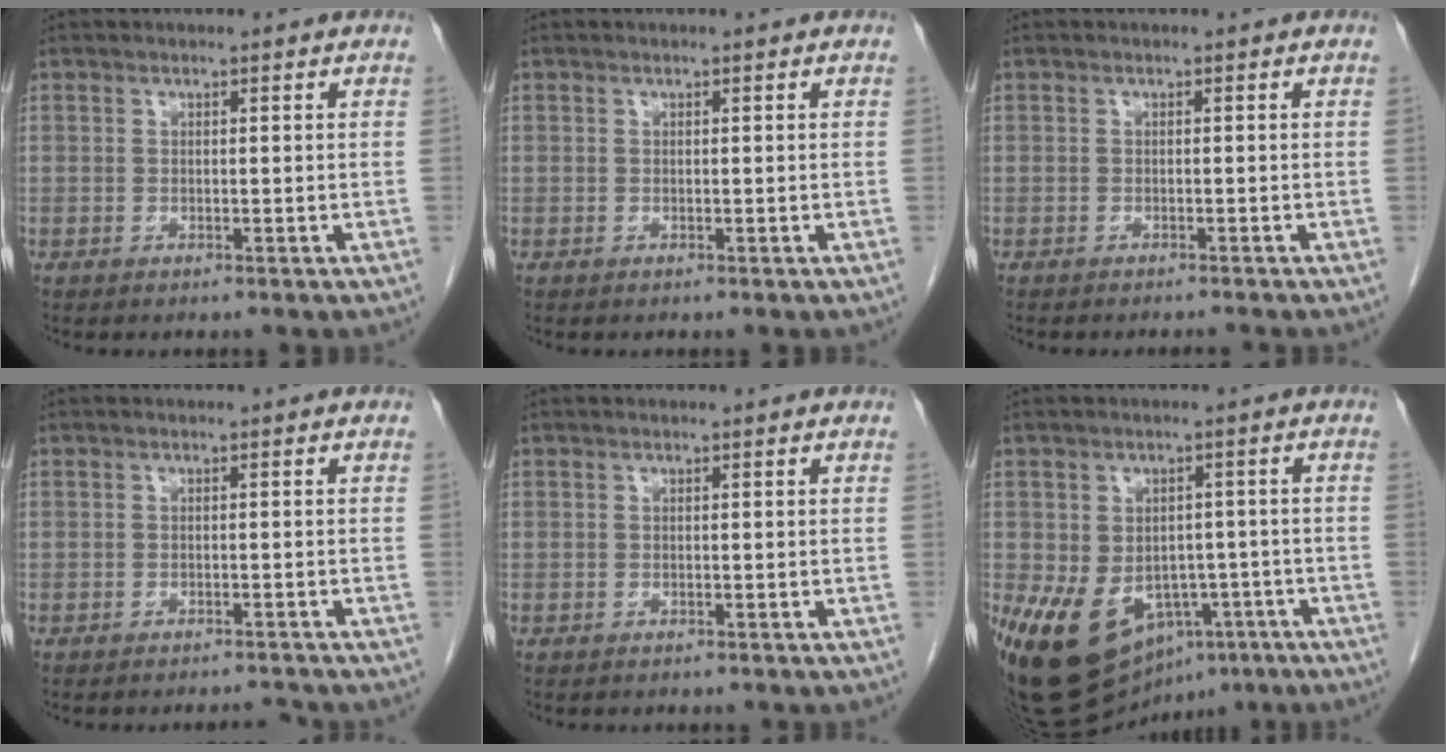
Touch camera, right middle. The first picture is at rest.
{"total": 0.0}
{"total": 2.2, "force": [-2.1, -0.4, 0.5], "torque": [-0.004, -0.003, -0.027]}
{"total": 2.9, "force": [-2.9, -0.3, 0.1], "torque": [0.002, -0.007, -0.040]}
{"total": 1.3, "force": [-1.2, 0.2, 0.4], "torque": [-0.017, -0.006, -0.013]}
{"total": 16.7, "force": [-7.8, 11.1, 9.8], "torque": [-0.193, 0.001, -0.101]}